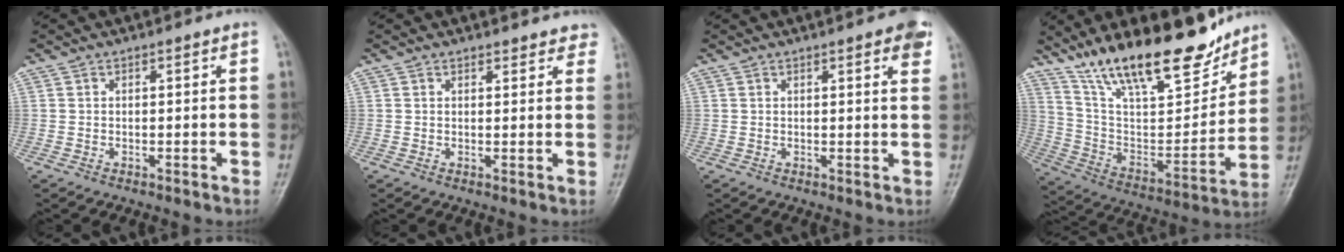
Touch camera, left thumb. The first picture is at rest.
{"total": 3.9, "force": [3.5, 1.5, 0.5], "torque": [0.029, -0.014, 0.026]}
{"total": 4.6, "force": [2.6, 1.1, 3.7], "torque": [-0.031, -0.003, 0.025]}
{"total": 23.3, "force": [17.5, 7.2, 13.6], "torque": [-0.185, -0.079, 0.304]}